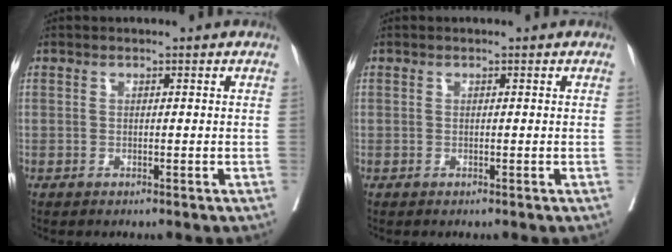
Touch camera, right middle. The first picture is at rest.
{"total": 0.0}